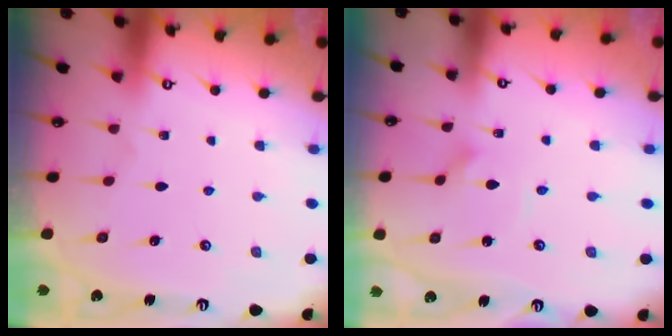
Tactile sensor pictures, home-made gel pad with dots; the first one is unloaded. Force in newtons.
{"total": 1.6, "press": 1.6, "slide": 0.2}